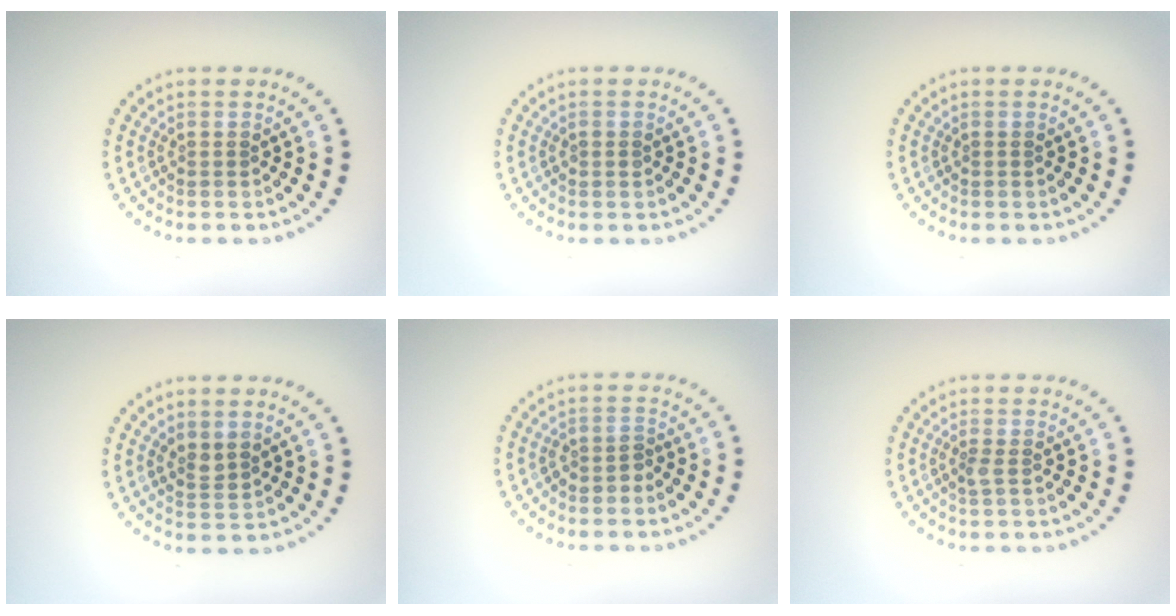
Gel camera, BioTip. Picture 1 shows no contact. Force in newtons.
{"total": 0.6, "press": 0.6, "slide": 0.1}
{"total": 0.0}
{"total": 1.5, "press": 1.3, "slide": 0.8}
{"total": 1.2, "press": 1.0, "slide": 0.6}
{"total": 0.7, "press": 0.5, "slide": 0.4}